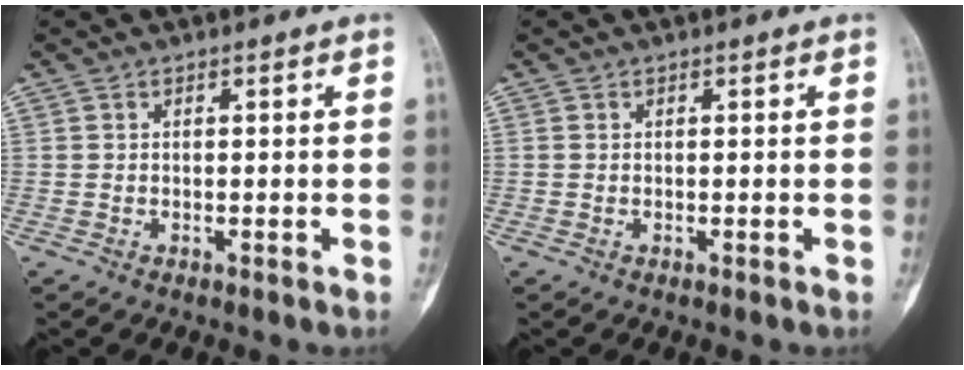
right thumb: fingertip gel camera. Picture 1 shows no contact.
{"total": 0.0}